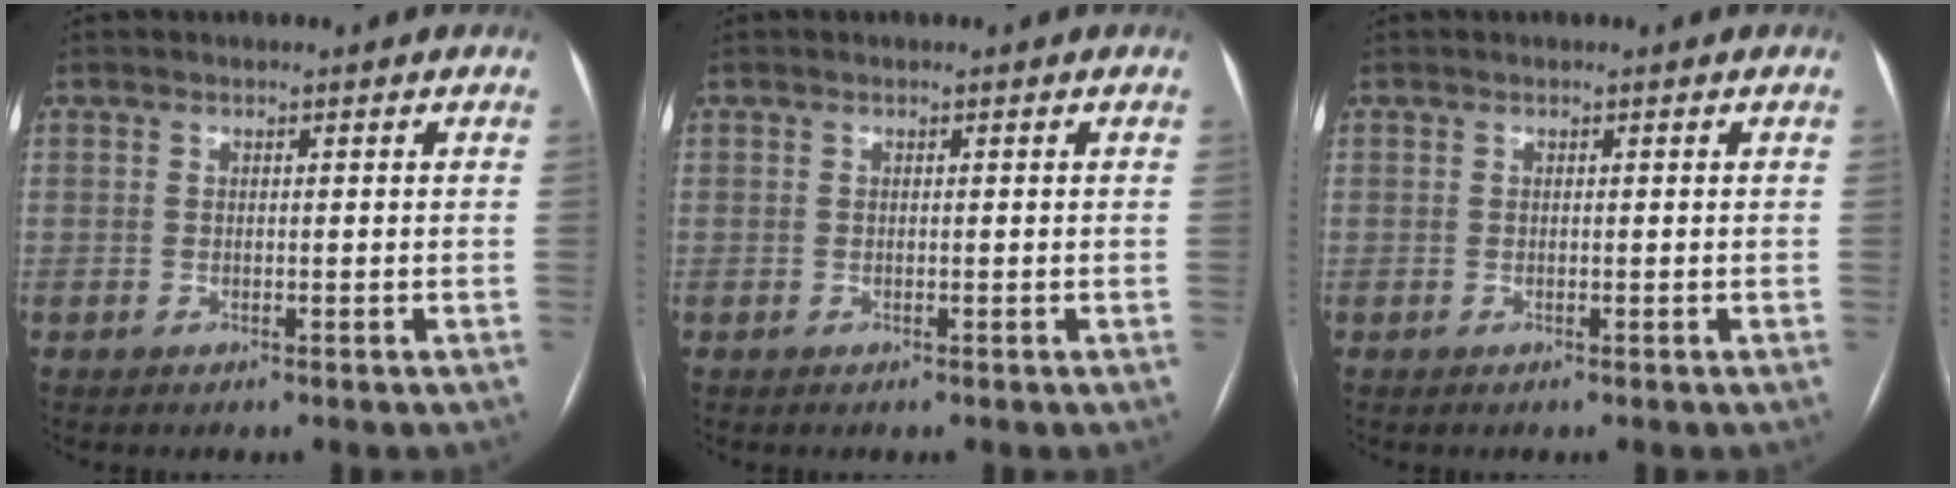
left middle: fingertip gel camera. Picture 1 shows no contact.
{"total": 0.0}
{"total": 0.0}